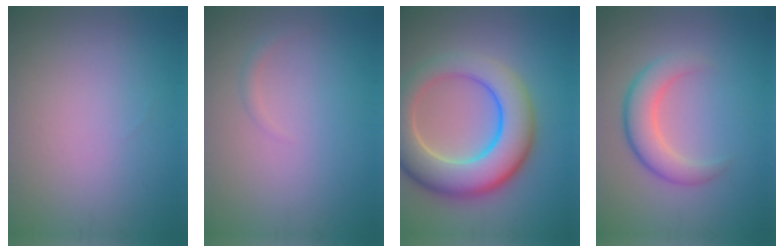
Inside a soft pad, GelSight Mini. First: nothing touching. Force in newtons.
{"total": 0.7, "press": 0.7, "slide": 0.1}
{"total": 10.3, "press": 10.3, "slide": 0.8}
{"total": 4.0, "press": 4.0, "slide": 0.1}